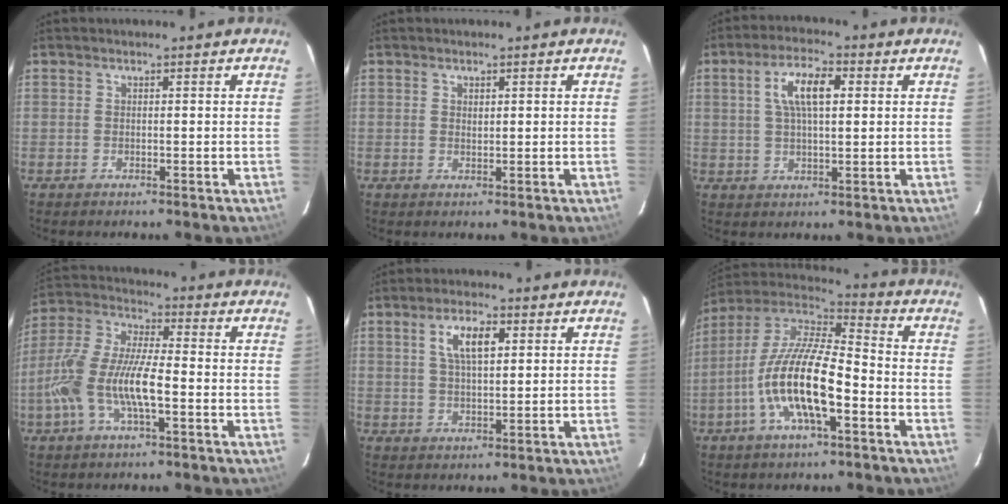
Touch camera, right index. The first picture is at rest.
{"total": 0.9, "force": [0.4, 0.6, 0.5], "torque": [-0.008, 0.003, 0.008]}
{"total": 7.8, "force": [2.1, 2.9, 6.9], "torque": [-0.126, 0.014, 0.038]}
{"total": 13.5, "force": [-3.8, 3.9, 12.3], "torque": [-0.264, 0.000, -0.076]}
{"total": 6.4, "force": [2.3, 2.5, 5.5], "torque": [-0.100, 0.009, 0.044]}
{"total": 17.3, "force": [-5.8, 5.1, 15.5], "torque": [-0.302, -0.008, -0.116]}